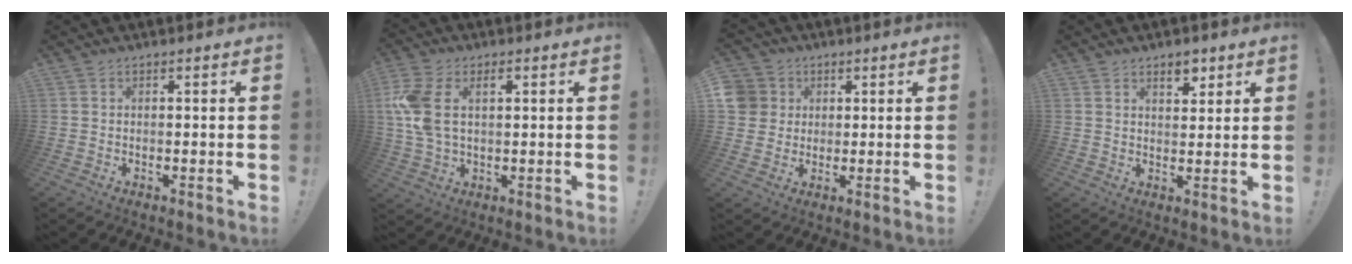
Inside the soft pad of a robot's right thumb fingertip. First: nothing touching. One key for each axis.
{"total": 10.3, "fx": 2.7, "fy": 6.5, "fz": 7.5, "tx": -0.162, "ty": -0.003, "tz": 0.047}
{"total": 7.4, "fx": 1.5, "fy": 7.0, "fz": 1.8, "tx": -0.035, "ty": -0.006, "tz": 0.029}
{"total": 5.1, "fx": 3.2, "fy": 2.9, "fz": 2.7, "tx": -0.018, "ty": -0.016, "tz": 0.052}